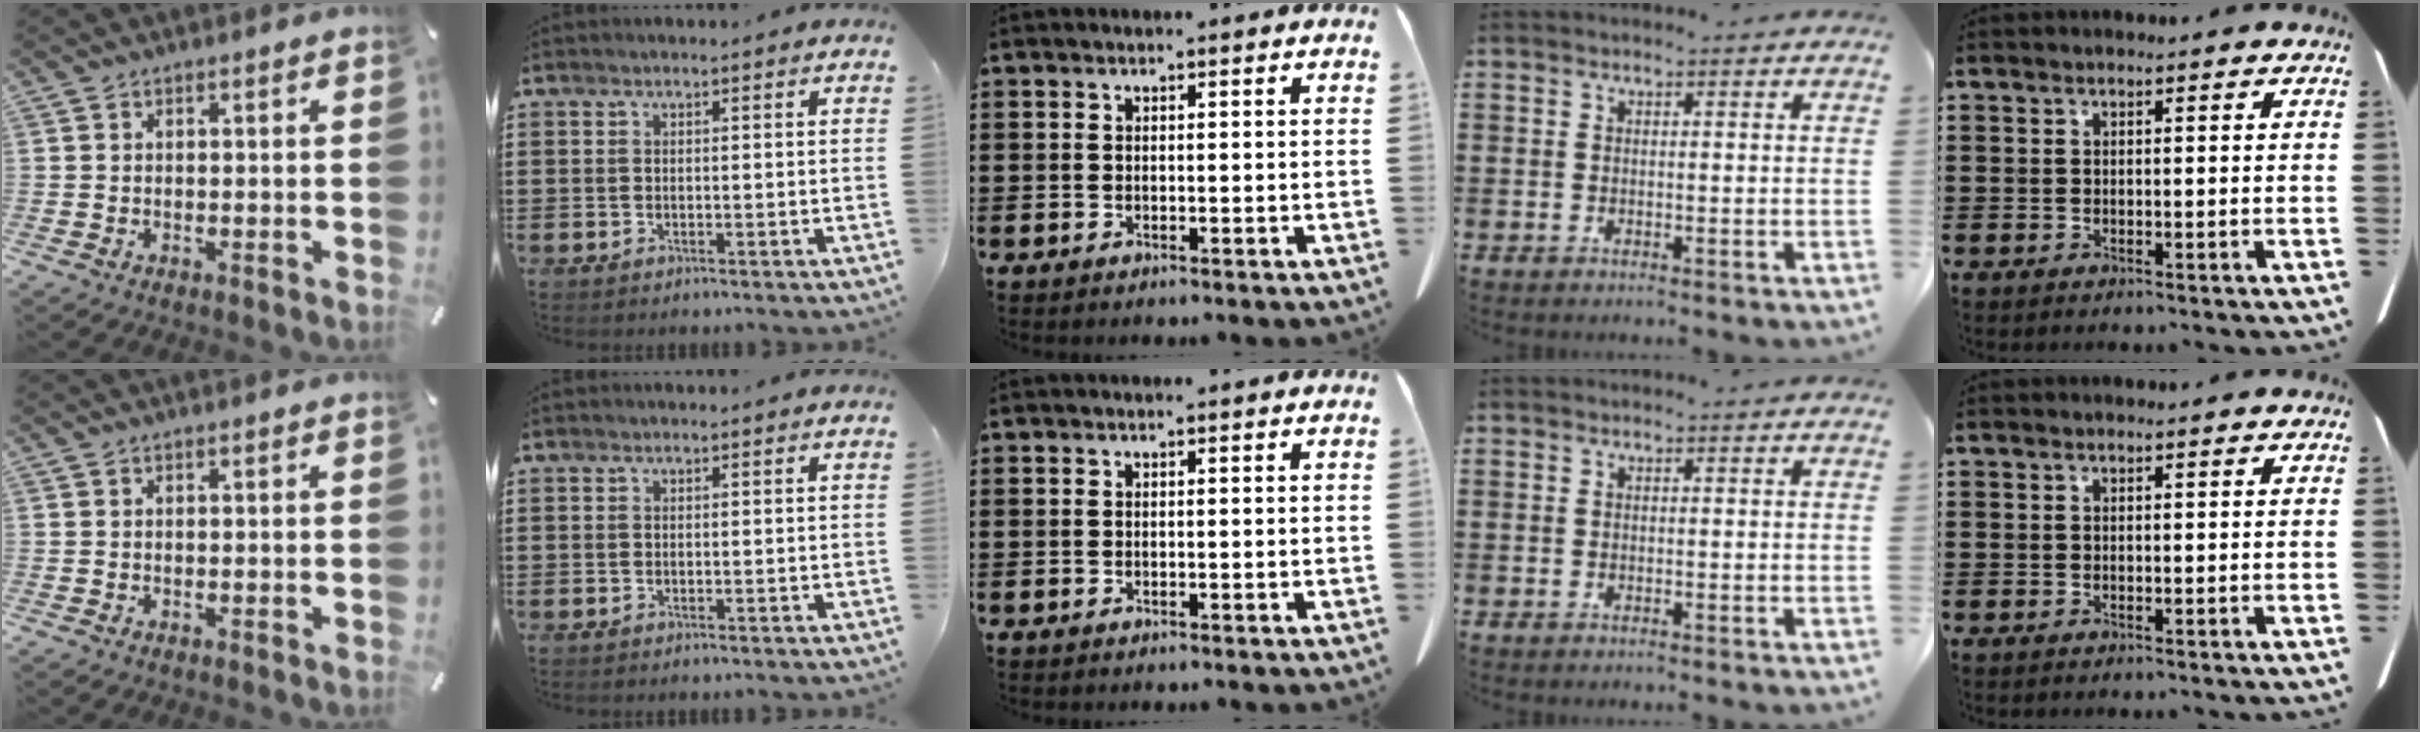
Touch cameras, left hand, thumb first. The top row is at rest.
{}